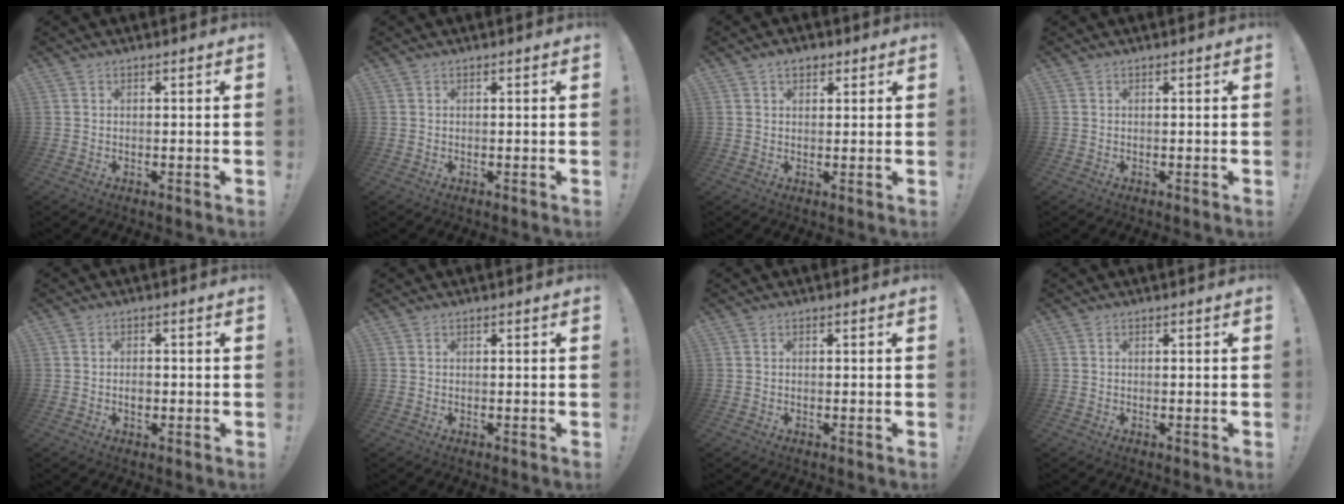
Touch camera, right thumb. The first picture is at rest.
{"total": 0.0}
{"total": 3.3, "force": [1.8, 2.1, 1.7], "torque": [-0.025, -0.002, 0.033]}
{"total": 0.0}
{"total": 2.2, "force": [-0.7, 1.3, 1.6], "torque": [-0.013, -0.003, -0.015]}
{"total": 0.0}
{"total": 0.0}
{"total": 0.0}